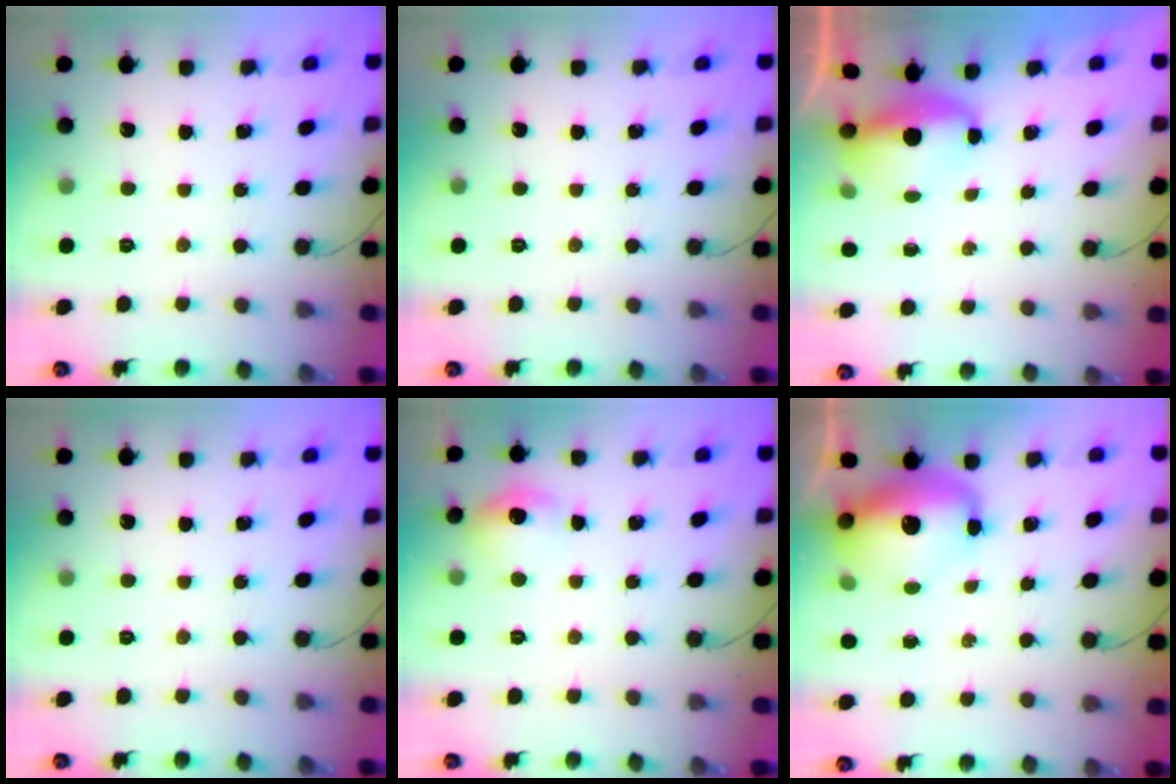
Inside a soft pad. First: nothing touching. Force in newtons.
{"total": 0.0}
{"total": 4.5, "press": 4.4, "slide": 0.6}
{"total": 0.0}
{"total": 8.3, "press": 8.0, "slide": 2.0}
{"total": 13.8, "press": 13.5, "slide": 2.9}